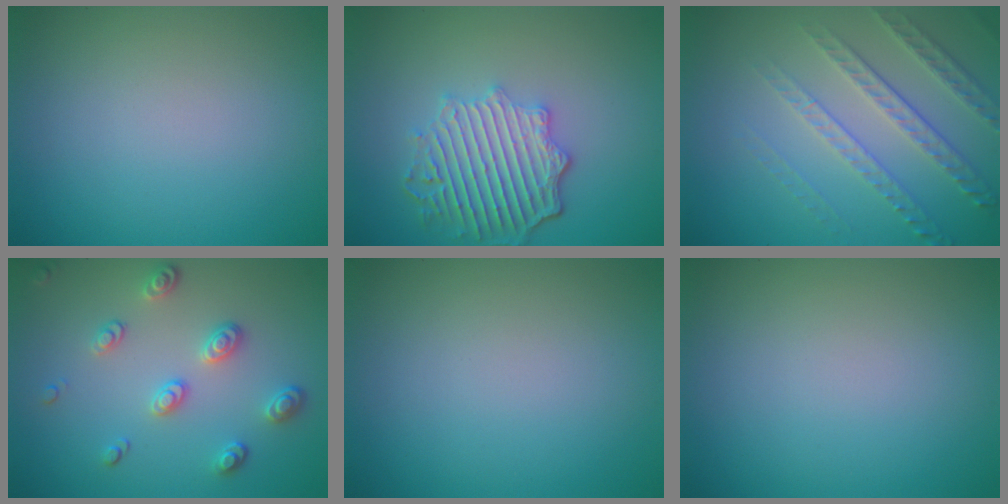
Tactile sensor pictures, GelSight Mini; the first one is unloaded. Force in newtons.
{"total": 5.7, "press": 4.5, "slide": 3.5}
{"total": 4.5, "press": 3.4, "slide": 3.0}
{"total": 2.8, "press": 2.4, "slide": 1.4}
{"total": 0.0}
{"total": 0.0}